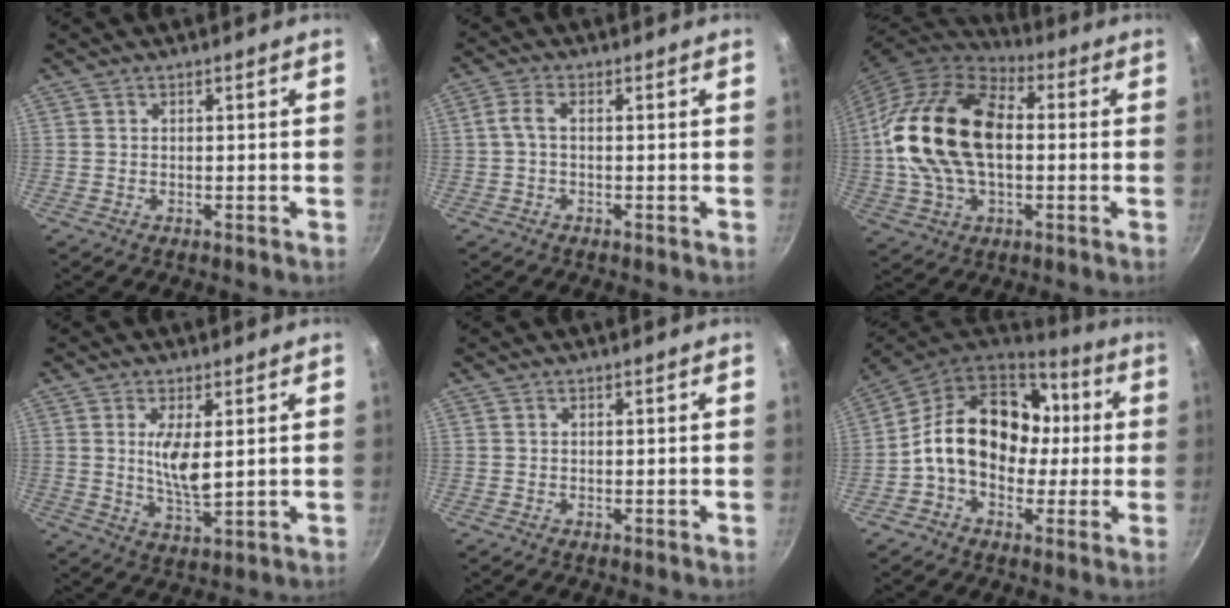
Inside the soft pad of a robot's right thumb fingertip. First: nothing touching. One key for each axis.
{"total": 2.5, "fx": -0.2, "fy": 1.1, "fz": 2.3, "tx": -0.060, "ty": 0.012, "tz": -0.007}
{"total": 21.2, "fx": 0.8, "fy": 13.3, "fz": 16.5, "tx": -0.295, "ty": 0.027, "tz": 0.005}
{"total": 6.9, "fx": 1.5, "fy": 2.4, "fz": 6.4, "tx": -0.117, "ty": -0.022, "tz": 0.036}
{"total": 0.0}
{"total": 19.1, "fx": 1.1, "fy": 14.5, "fz": 12.5, "tx": -0.167, "ty": 0.037, "tz": 0.003}